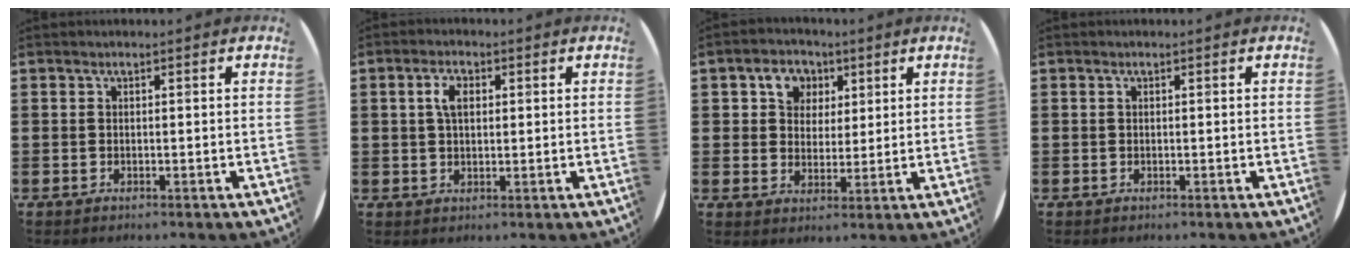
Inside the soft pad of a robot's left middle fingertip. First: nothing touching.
{"total": 3.4, "force": [1.2, 1.8, 2.6], "torque": [-0.049, 0.008, 0.017]}
{"total": 4.9, "force": [2.4, 3.9, 1.5], "torque": [-0.031, 0.010, 0.041]}
{"total": 0.0}